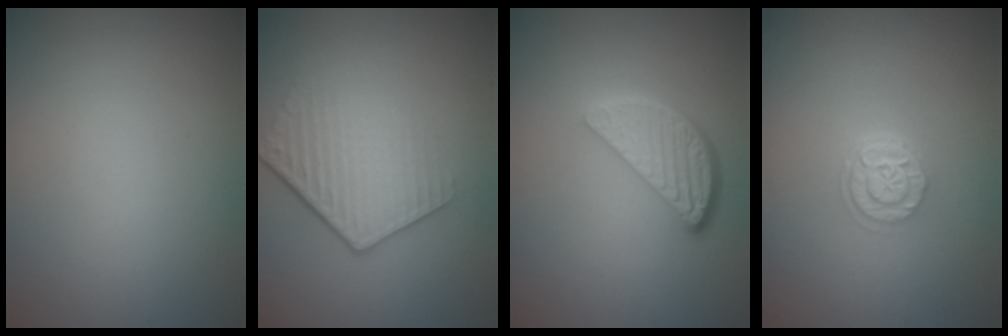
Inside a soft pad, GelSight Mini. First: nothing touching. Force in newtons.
{"total": 4.2, "press": 2.9, "slide": 3.0}
{"total": 3.8, "press": 3.1, "slide": 2.2}
{"total": 2.7, "press": 2.2, "slide": 1.6}